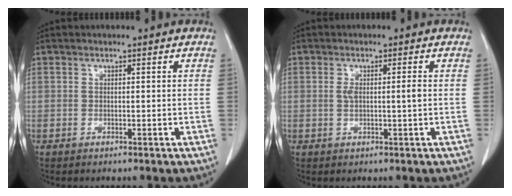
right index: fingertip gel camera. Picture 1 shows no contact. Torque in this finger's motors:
{"motor_torque": [0.02, 0.05, 0.03, 0.04]}